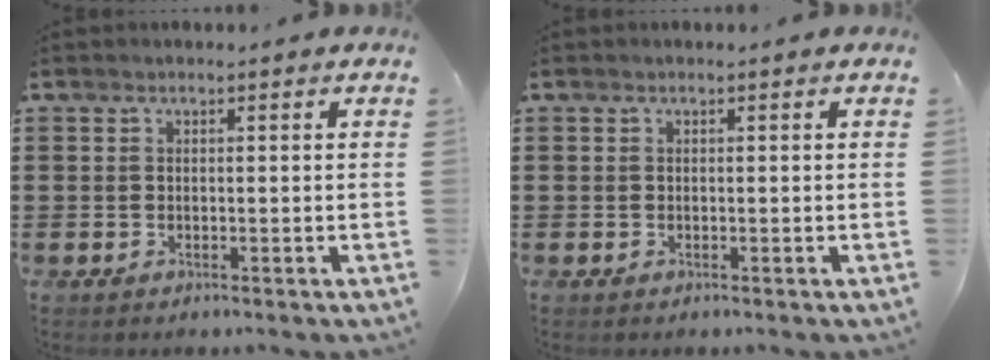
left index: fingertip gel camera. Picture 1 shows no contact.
{"total": 0.0}